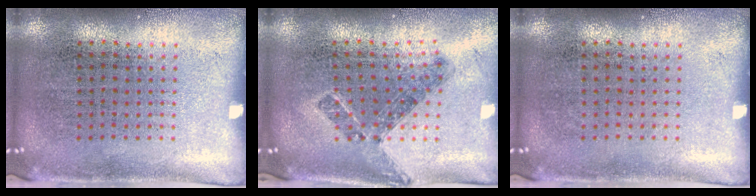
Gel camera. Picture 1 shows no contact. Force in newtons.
{"total": 0.8, "press": 0.7, "slide": 0.3}
{"total": 0.0}